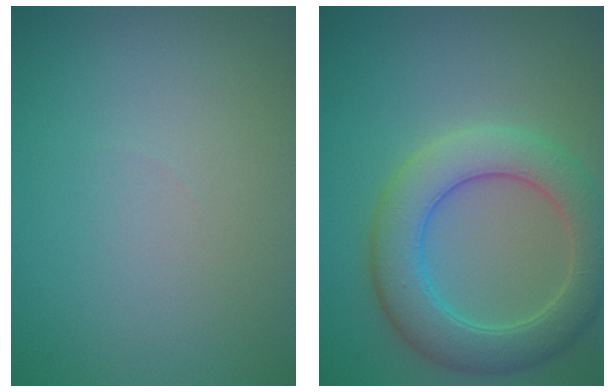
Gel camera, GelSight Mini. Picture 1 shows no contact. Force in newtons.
{"total": 6.0, "press": 6.0, "slide": 0.7}